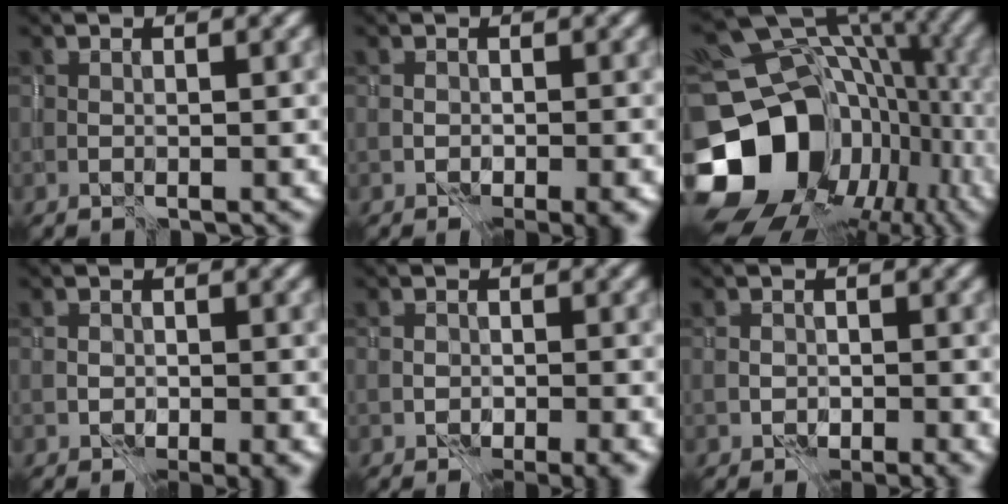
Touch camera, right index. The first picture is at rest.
{"total": 2.5, "force": [-1.3, 1.1, 1.8], "torque": [-0.024, -0.010, -0.016]}
{"total": 20.4, "force": [-6.9, 16.7, 9.5], "torque": [-0.181, -0.029, -0.099]}
{"total": 2.3, "force": [-1.0, 1.3, 1.6], "torque": [-0.025, -0.011, -0.012]}
{"total": 2.8, "force": [-1.6, 1.3, 1.9], "torque": [-0.024, -0.010, -0.022]}
{"total": 2.1, "force": [-1.1, 1.3, 1.2], "torque": [-0.022, -0.010, -0.015]}